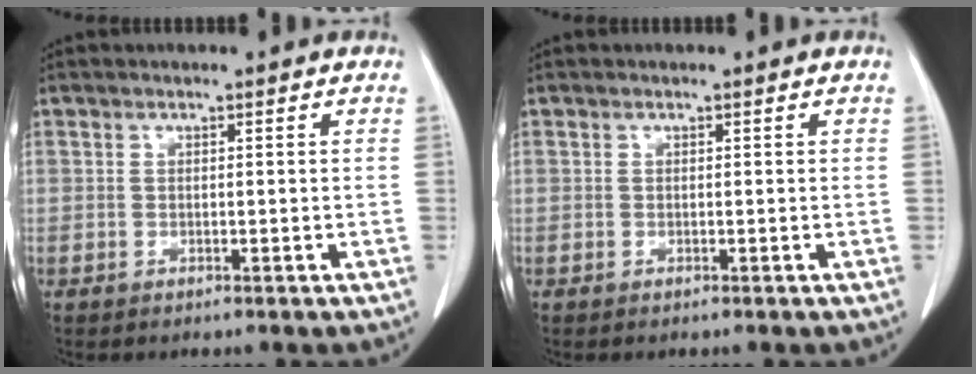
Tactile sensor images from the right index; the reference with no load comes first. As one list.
[{"total": 0.0}]